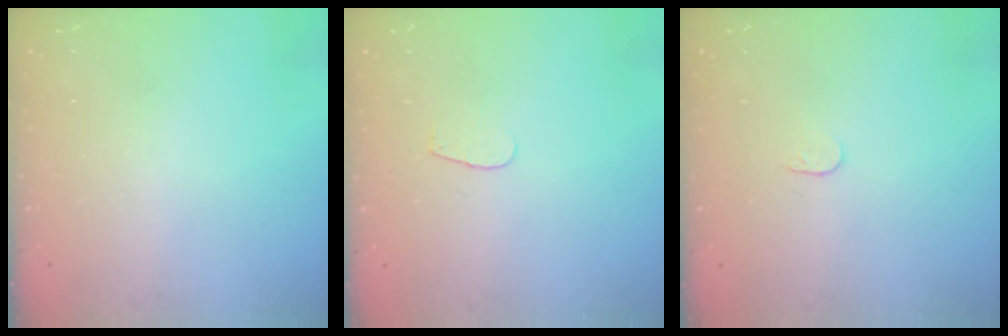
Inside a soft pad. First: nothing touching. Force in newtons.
{"total": 3.3, "press": 3.3, "slide": 0.3}
{"total": 3.7, "press": 3.6, "slide": 0.3}